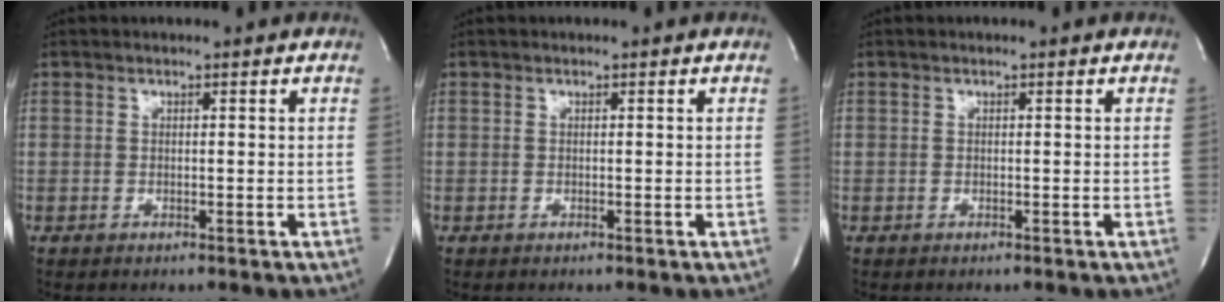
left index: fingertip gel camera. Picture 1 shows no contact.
{"total": 0.0}
{"total": 0.0}